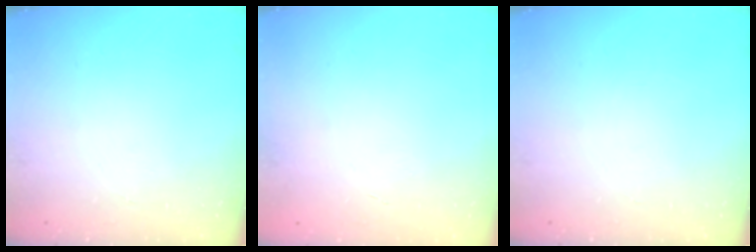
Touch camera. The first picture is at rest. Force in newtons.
{"total": 0.0}
{"total": 0.0}